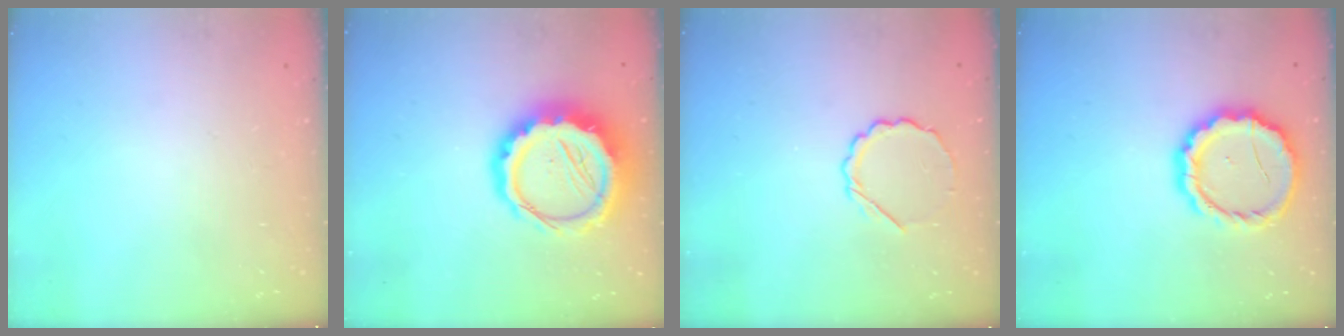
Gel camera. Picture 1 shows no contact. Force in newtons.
{"total": 14.1, "press": 13.8, "slide": 3.2}
{"total": 5.9, "press": 5.7, "slide": 1.4}
{"total": 12.1, "press": 12.0, "slide": 1.5}